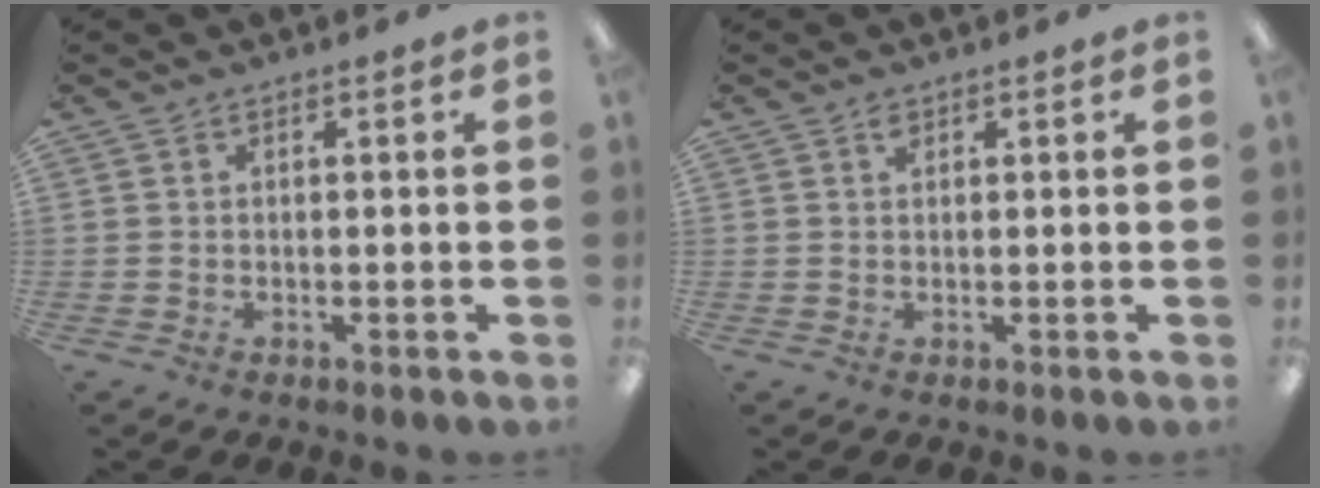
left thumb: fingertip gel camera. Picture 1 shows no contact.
{"total": 1.1, "force": [0.7, 0.6, 0.5], "torque": [-0.005, -0.003, 0.012]}